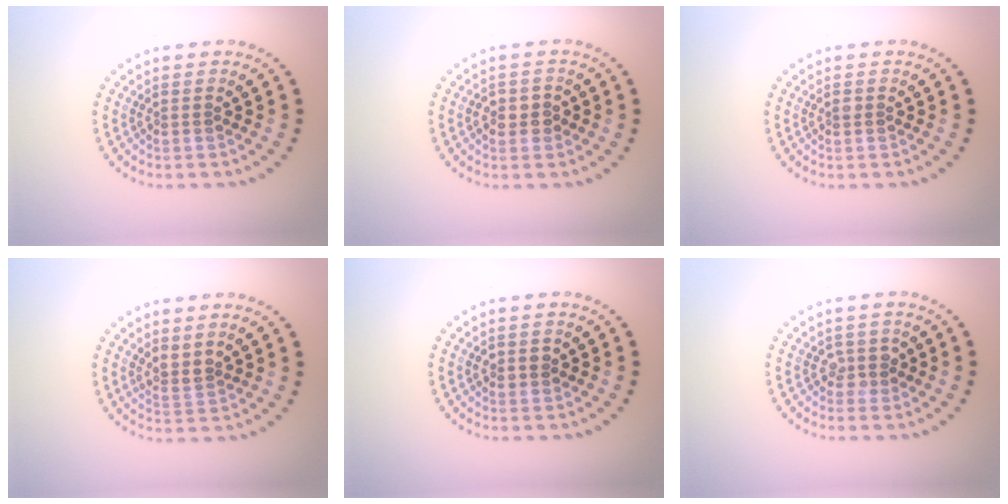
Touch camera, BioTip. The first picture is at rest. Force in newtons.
{"total": 1.9, "press": 1.9, "slide": 0.5}
{"total": 0.6, "press": 0.6, "slide": 0.1}
{"total": 1.5, "press": 1.1, "slide": 1.0}
{"total": 1.1, "press": 1.0, "slide": 0.4}
{"total": 1.4, "press": 1.1, "slide": 0.8}